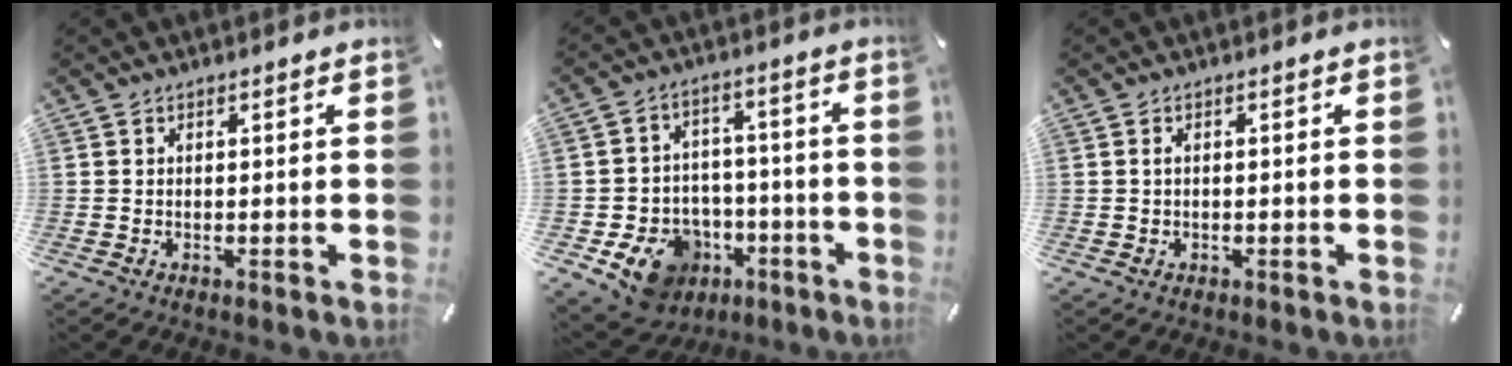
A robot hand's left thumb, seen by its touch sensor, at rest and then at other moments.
{"total": 12.1, "force": [-5.9, 9.8, 4.0], "torque": [-0.051, 0.038, -0.092]}
{"total": 1.0, "force": [-0.1, 0.6, 0.8], "torque": [-0.016, 0.003, -0.004]}